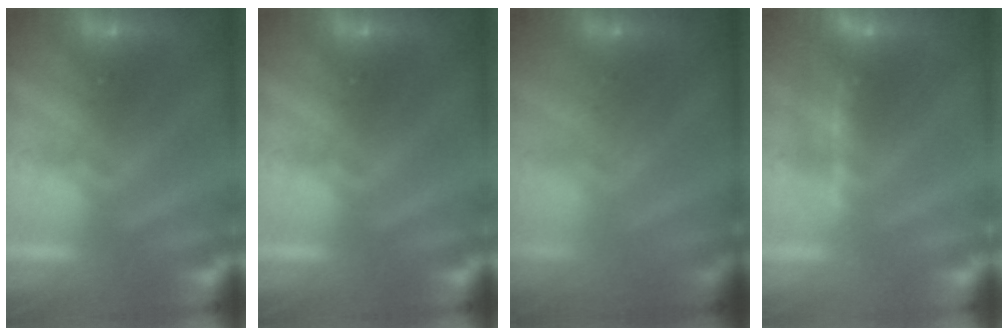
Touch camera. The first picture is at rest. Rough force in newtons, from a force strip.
{"total": 0.0}
{"total": 2.6}
{"total": 1.1}